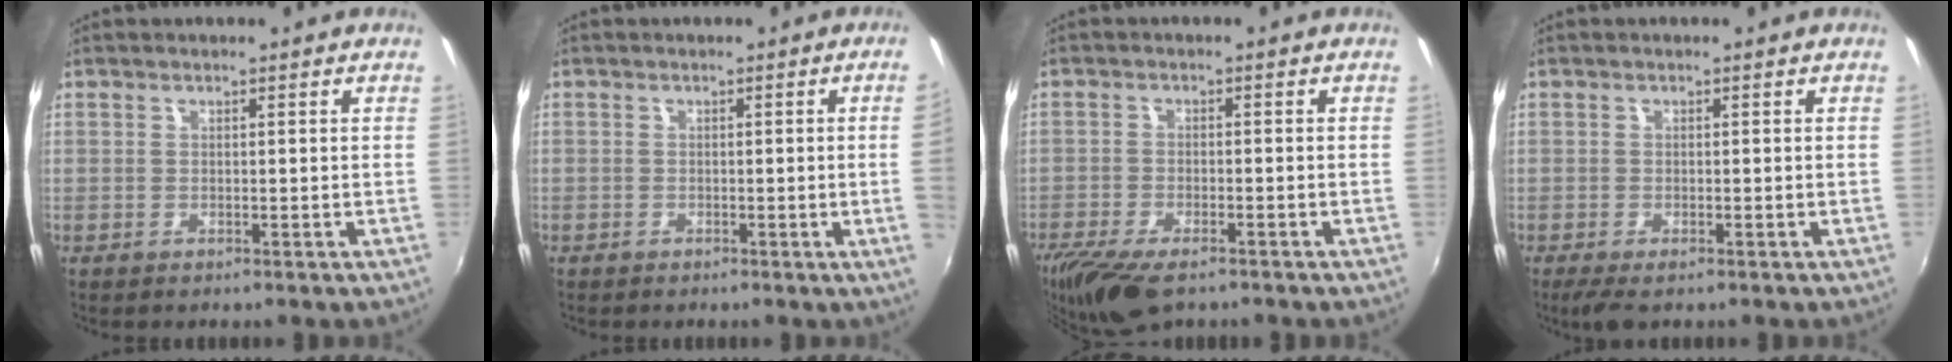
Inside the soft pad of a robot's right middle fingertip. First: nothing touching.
{"total": 2.5, "force": [-0.2, -1.5, 1.9], "torque": [-0.031, -0.012, 0.004]}
{"total": 10.8, "force": [-8.0, 3.7, 6.2], "torque": [-0.144, -0.036, -0.143]}
{"total": 3.5, "force": [-2.4, 1.2, 2.3], "torque": [-0.048, -0.018, -0.039]}